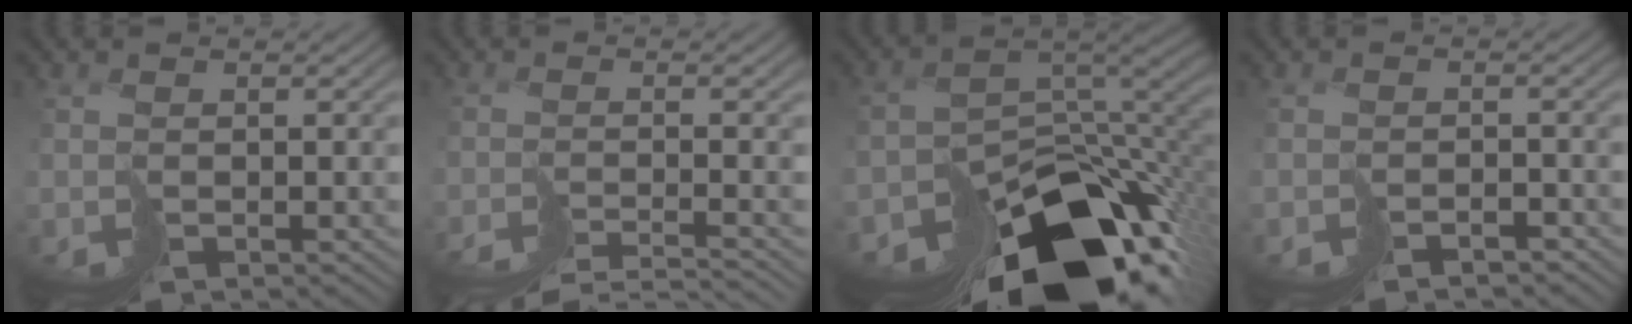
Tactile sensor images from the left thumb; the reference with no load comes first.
{"total": 5.8, "force": [-5.3, -0.6, 2.3], "torque": [-0.020, -0.001, -0.078]}
{"total": 16.3, "force": [-11.6, 7.7, 8.6], "torque": [-0.144, -0.055, -0.145]}
{"total": 2.4, "force": [-2.4, 0.4, 0.0], "torque": [0.013, -0.003, -0.038]}